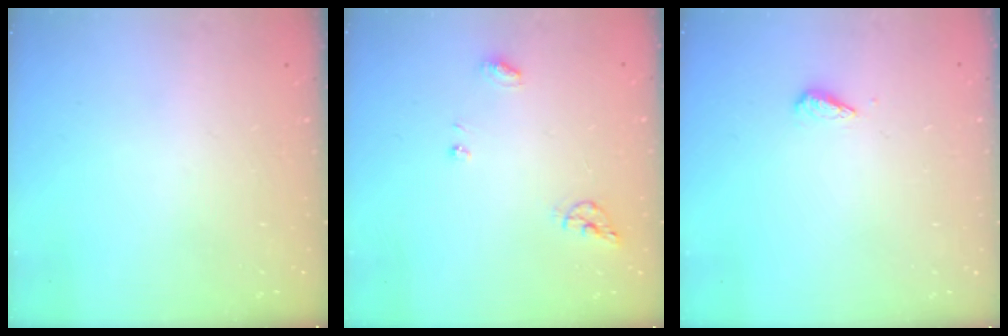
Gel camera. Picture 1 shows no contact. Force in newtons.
{"total": 6.7, "press": 6.7, "slide": 0.3}
{"total": 2.7, "press": 2.7, "slide": 0.6}